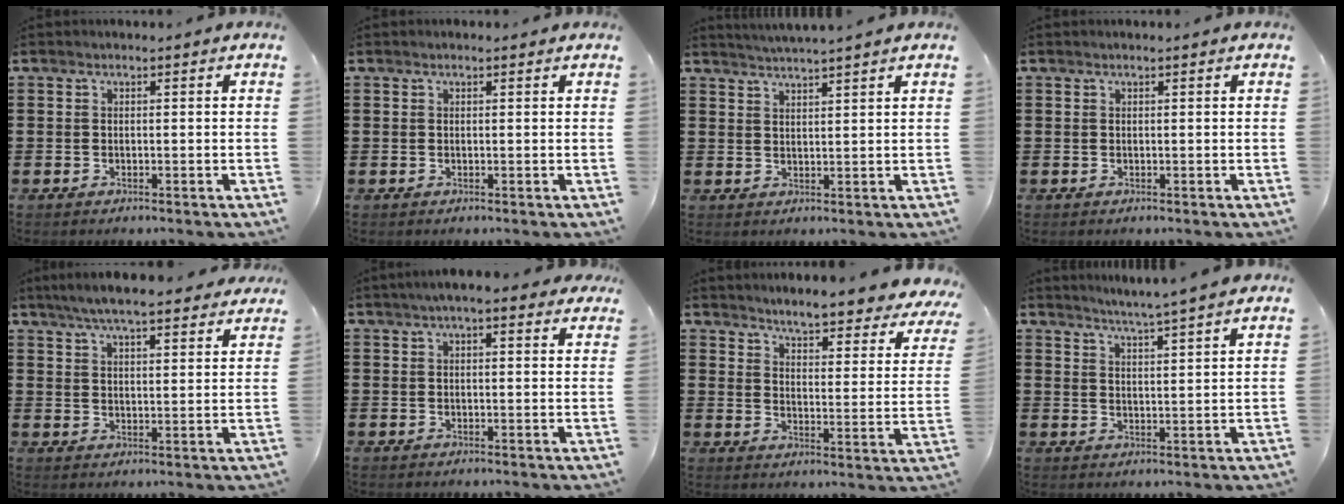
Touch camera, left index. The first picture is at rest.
{"total": 0.0}
{"total": 2.3, "force": [2.2, -0.7, 0.2], "torque": [-0.009, -0.007, 0.041]}
{"total": 0.0}
{"total": 6.6, "force": [5.9, 0.7, 2.8], "torque": [-0.071, -0.015, 0.108]}
{"total": 4.0, "force": [2.9, 0.8, 2.7], "torque": [-0.059, 0.008, 0.051]}
{"total": 4.8, "force": [4.7, -0.5, 1.1], "torque": [-0.039, -0.046, 0.075]}
{"total": 4.0, "force": [3.7, -1.2, 1.0], "torque": [-0.031, -0.020, 0.063]}